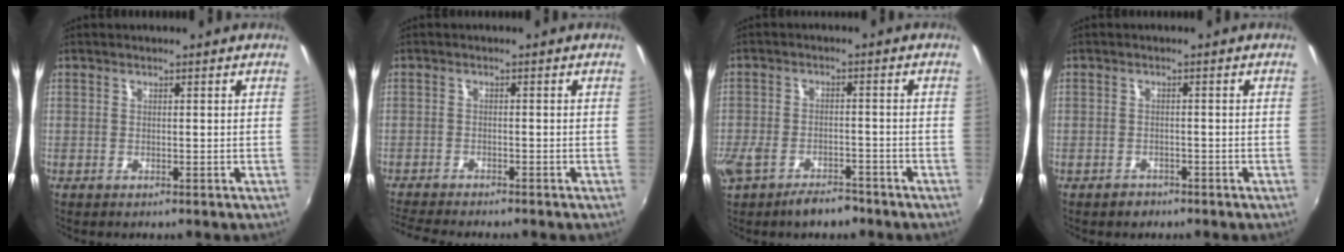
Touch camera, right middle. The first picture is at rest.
{"total": 6.7, "force": [-6.1, 0.4, 2.6], "torque": [-0.069, -0.025, -0.104]}
{"total": 9.2, "force": [-6.8, 4.2, 4.7], "torque": [-0.121, -0.017, -0.113]}
{"total": 2.0, "force": [-1.4, 1.3, 0.2], "torque": [-0.008, 0.000, -0.021]}